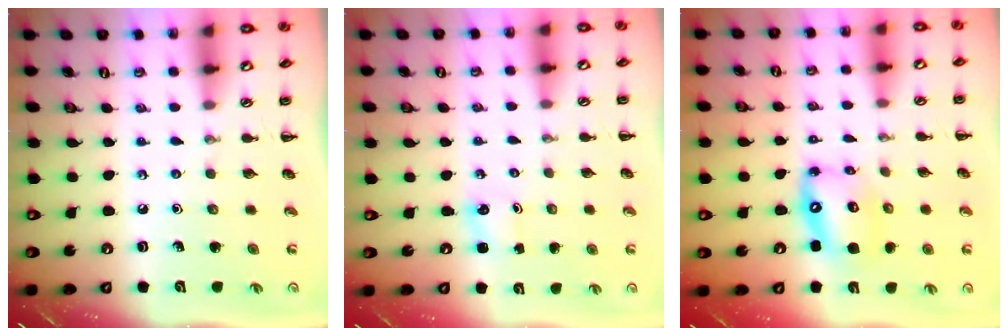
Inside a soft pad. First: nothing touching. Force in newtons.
{"total": 1.2, "press": 1.2, "slide": 0.2}
{"total": 13.0, "press": 12.5, "slide": 3.6}